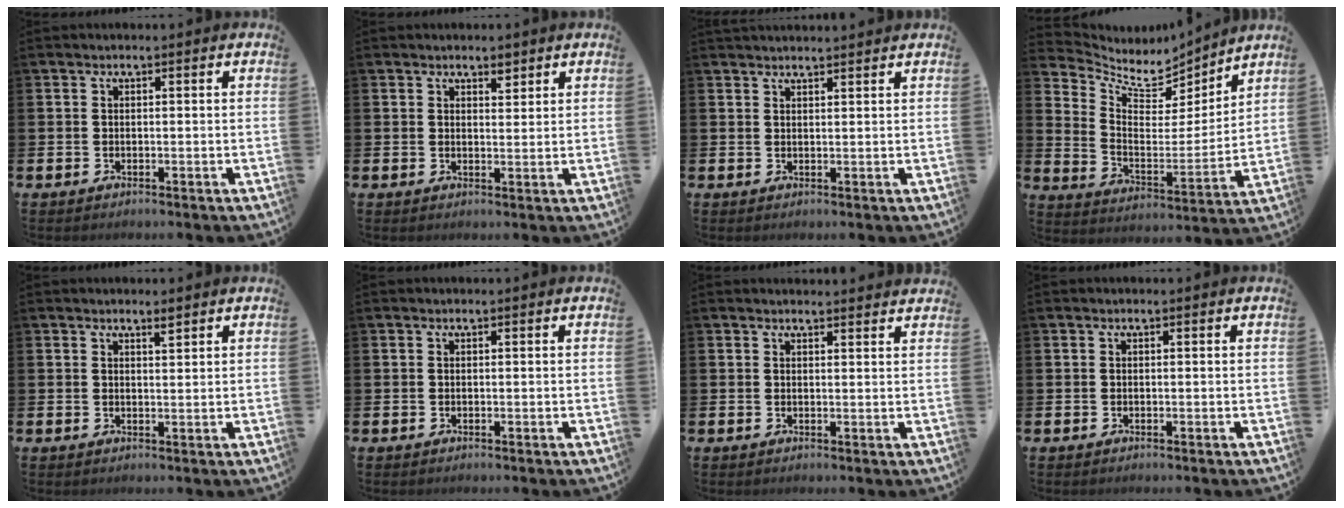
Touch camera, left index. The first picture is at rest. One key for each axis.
{"total": 2.6, "fx": 2.3, "fy": 0.9, "fz": 0.6, "tx": 0.002, "ty": -0.011, "tz": 0.039}
{"total": 1.8, "fx": 1.8, "fy": 0.2, "fz": 0.1, "tx": 0.005, "ty": -0.010, "tz": 0.030}
{"total": 7.1, "fx": 6.3, "fy": 3.0, "fz": 1.5, "tx": -0.066, "ty": -0.055, "tz": 0.107}
{"total": 2.0, "fx": 1.9, "fy": 0.2, "fz": 0.7, "tx": -0.006, "ty": -0.009, "tz": 0.030}
{"total": 0.0}
{"total": 1.6, "fx": 1.6, "fy": 0.1, "fz": 0.0, "tx": 0.008, "ty": -0.010, "tz": 0.027}
{"total": 0.0}